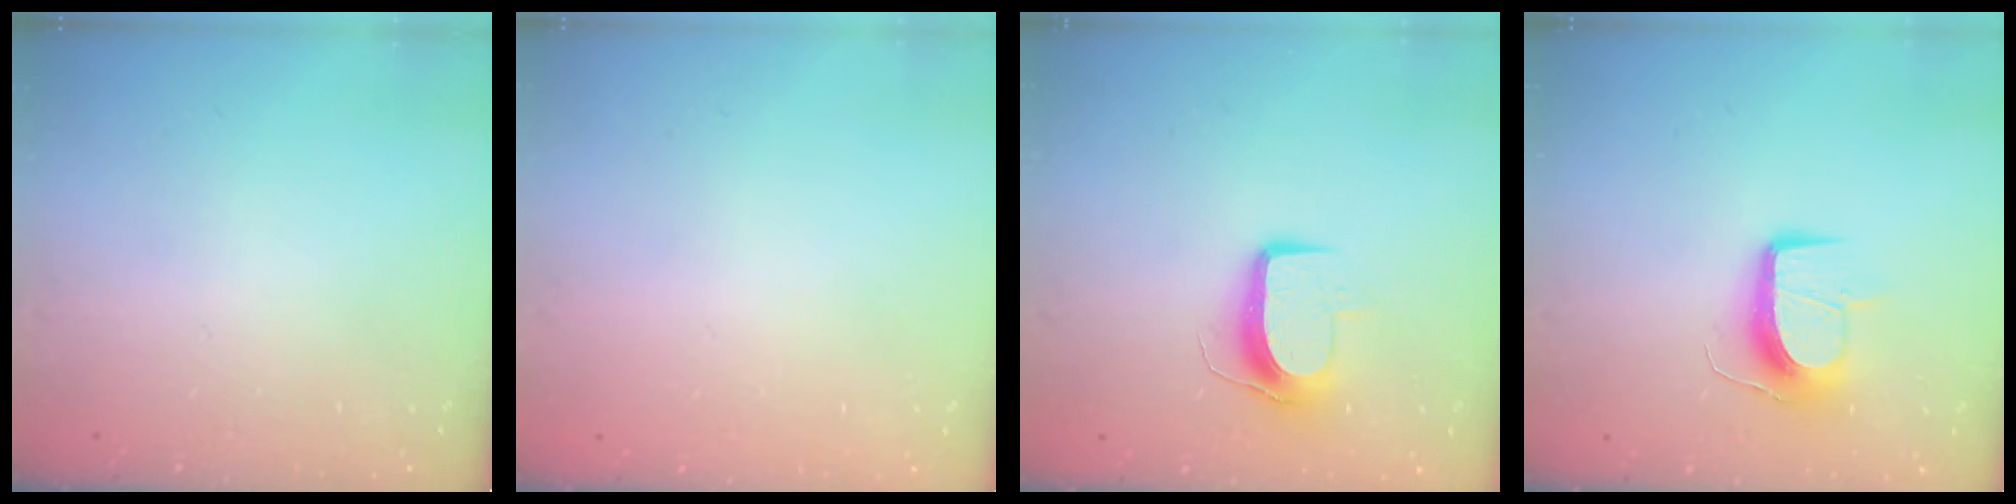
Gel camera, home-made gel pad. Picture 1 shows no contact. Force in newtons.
{"total": 0.0}
{"total": 9.5, "press": 9.5, "slide": 0.3}
{"total": 11.6, "press": 11.6, "slide": 0.1}